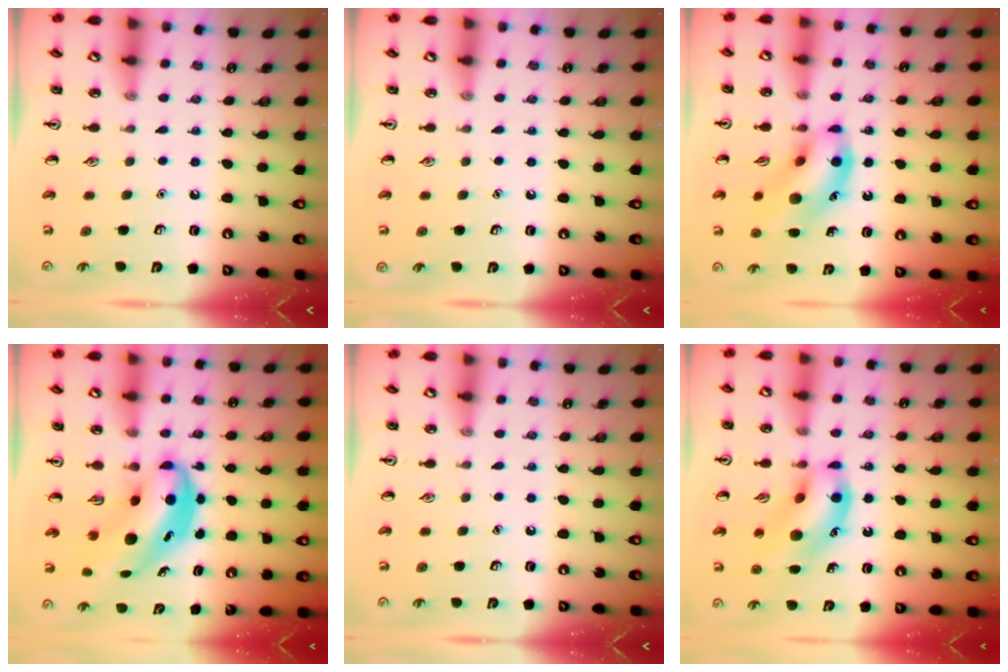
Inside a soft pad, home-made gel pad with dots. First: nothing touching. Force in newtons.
{"total": 0.0}
{"total": 13.6, "press": 13.5, "slide": 1.5}
{"total": 6.5, "press": 6.2, "slide": 1.8}
{"total": 0.0}
{"total": 14.9, "press": 14.6, "slide": 3.0}